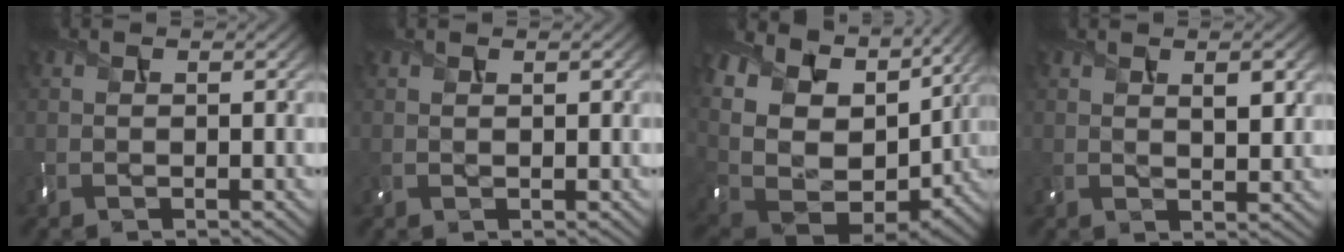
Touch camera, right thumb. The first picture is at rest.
{"total": 0.9, "force": [0.5, 0.4, 0.5], "torque": [-0.014, -0.002, 0.012]}
{"total": 15.9, "force": [5.9, 10.6, 10.2], "torque": [-0.243, 0.005, 0.150]}
{"total": 4.0, "force": [1.7, 1.5, 3.2], "torque": [-0.059, -0.003, 0.032]}